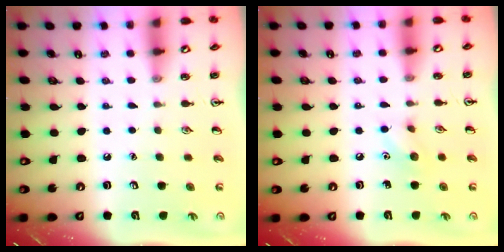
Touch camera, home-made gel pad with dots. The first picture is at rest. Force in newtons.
{"total": 5.5, "press": 5.3, "slide": 1.2}